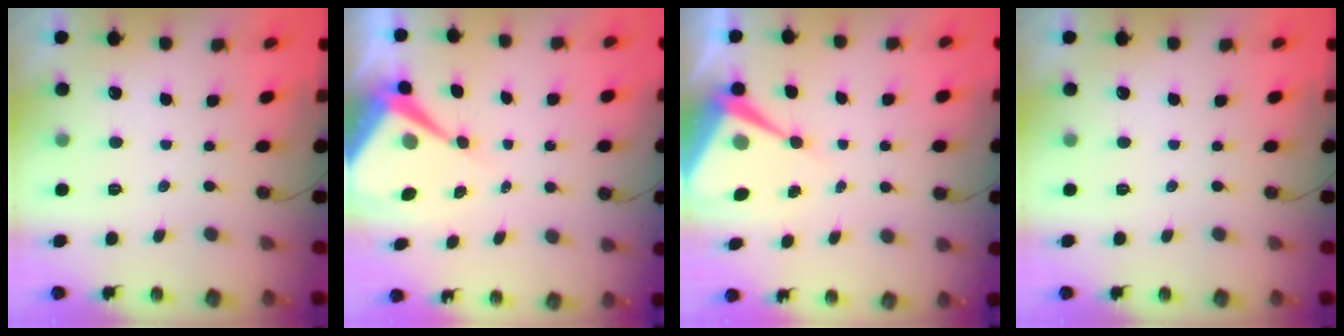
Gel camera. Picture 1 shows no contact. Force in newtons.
{"total": 8.8, "press": 8.8, "slide": 0.8}
{"total": 8.9, "press": 8.9, "slide": 0.5}
{"total": 0.0}